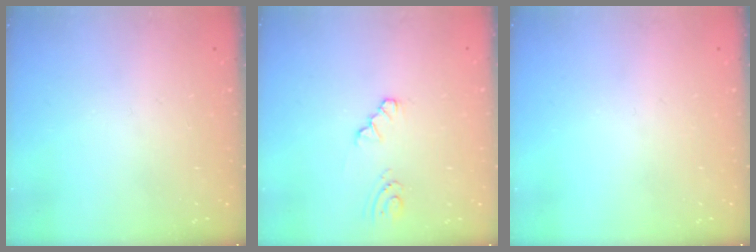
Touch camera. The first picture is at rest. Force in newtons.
{"total": 3.0, "press": 3.0, "slide": 0.4}
{"total": 0.0}